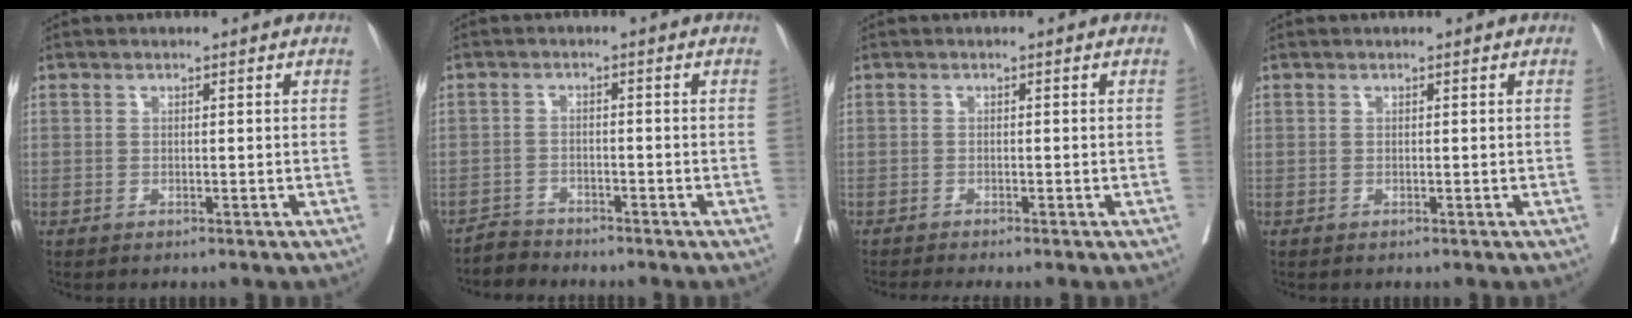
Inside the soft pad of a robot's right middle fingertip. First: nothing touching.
{"total": 2.5, "force": [-2.3, 0.3, -1.0], "torque": [0.023, -0.008, -0.043]}
{"total": 2.3, "force": [-2.0, -0.5, 1.0], "torque": [-0.011, -0.003, -0.035]}
{"total": 0.0}